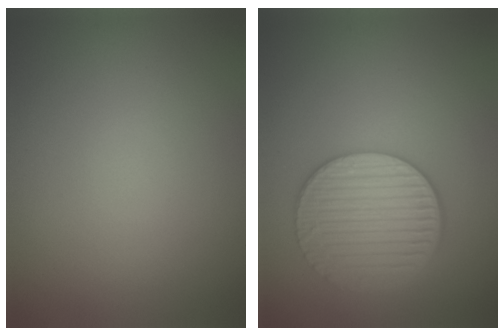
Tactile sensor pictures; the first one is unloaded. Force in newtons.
{"total": 5.3, "press": 4.7, "slide": 2.4}